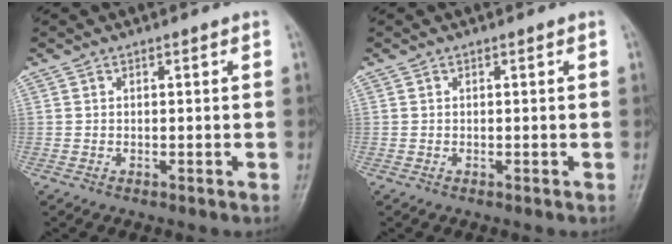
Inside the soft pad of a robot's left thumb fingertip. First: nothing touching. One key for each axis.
{"total": 0.0}